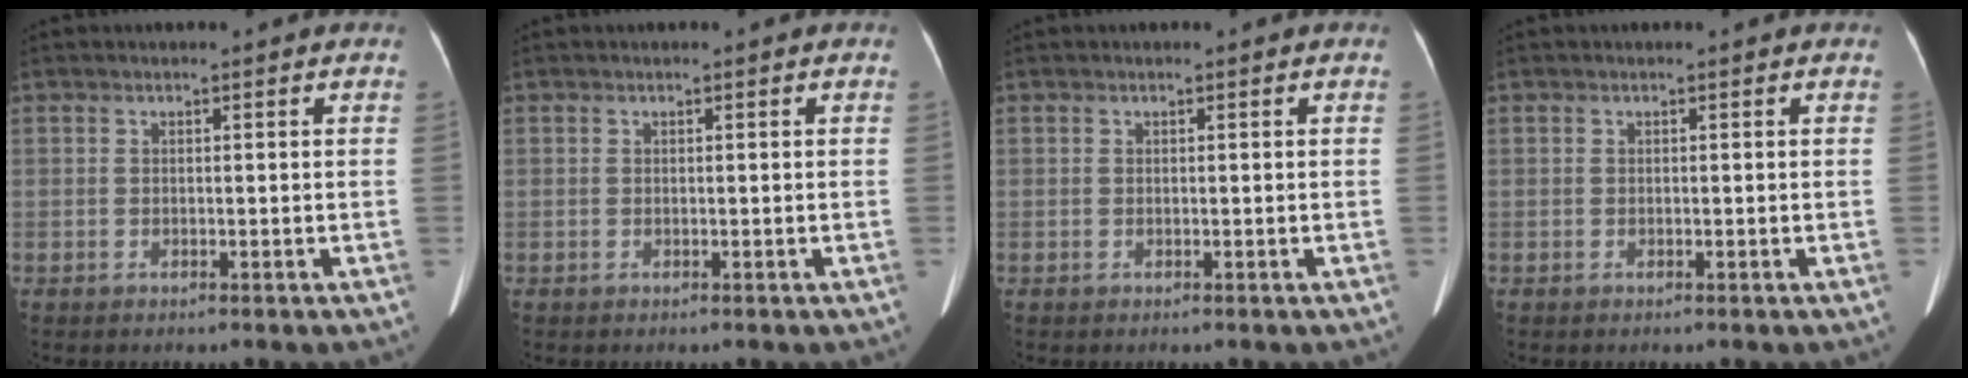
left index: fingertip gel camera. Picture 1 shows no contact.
{"total": 0.0}
{"total": 0.0}
{"total": 0.0}